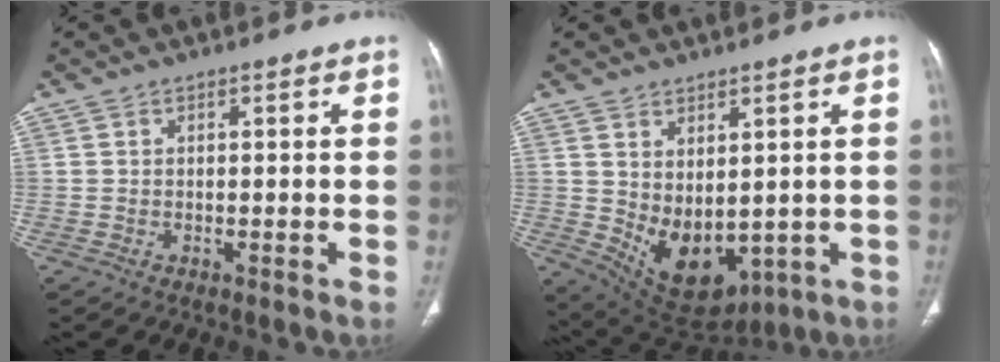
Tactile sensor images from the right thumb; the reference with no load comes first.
{"total": 11.3, "force": [0.1, 6.8, 9.1], "torque": [-0.130, -0.019, 0.038]}